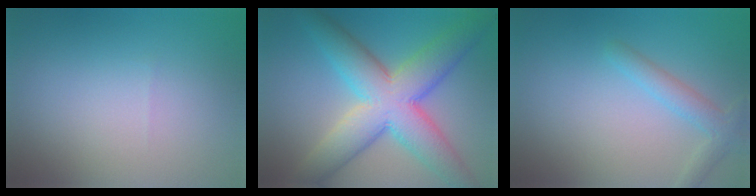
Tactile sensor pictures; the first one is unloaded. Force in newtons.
{"total": 10.3, "press": 10.3, "slide": 0.2}
{"total": 2.5, "press": 2.5, "slide": 0.2}